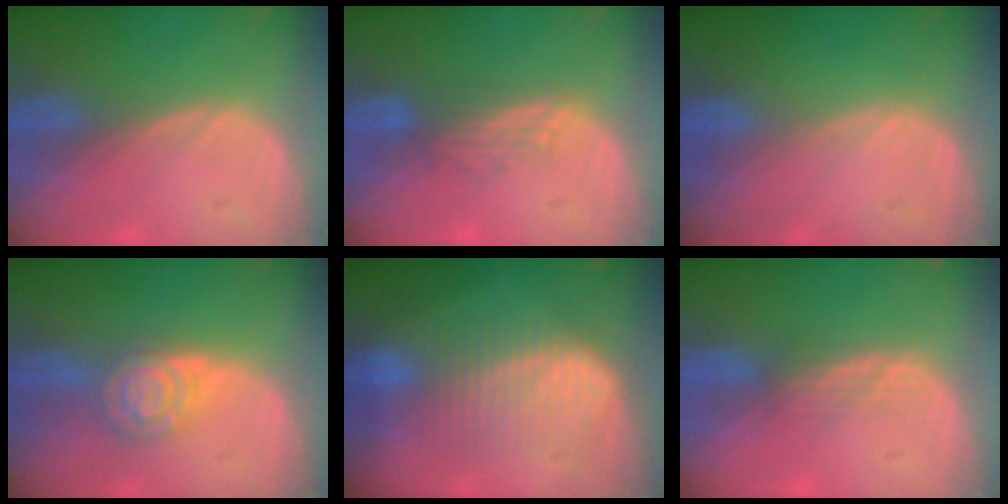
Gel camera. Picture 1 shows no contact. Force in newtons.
{"total": 2.8, "press": 2.7, "slide": 0.6}
{"total": 0.0}
{"total": 6.1, "press": 6.1, "slide": 0.4}
{"total": 7.5, "press": 7.5, "slide": 0.2}
{"total": 2.5, "press": 2.3, "slide": 0.9}